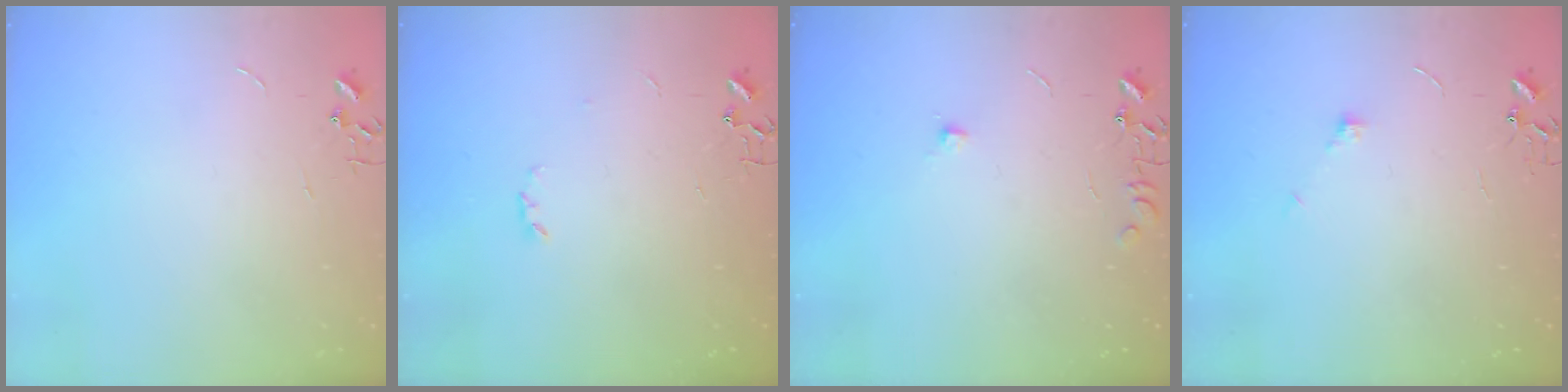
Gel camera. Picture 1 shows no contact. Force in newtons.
{"total": 2.8, "press": 2.7, "slide": 0.5}
{"total": 6.5, "press": 6.5, "slide": 0.7}
{"total": 5.4, "press": 5.3, "slide": 1.0}